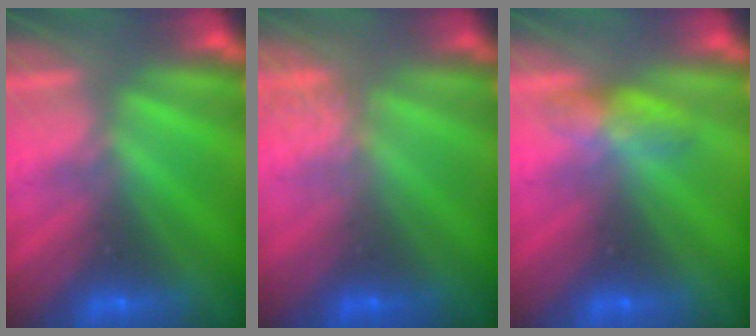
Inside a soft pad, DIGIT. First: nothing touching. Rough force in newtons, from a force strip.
{"total": 1.8}
{"total": 2.6}